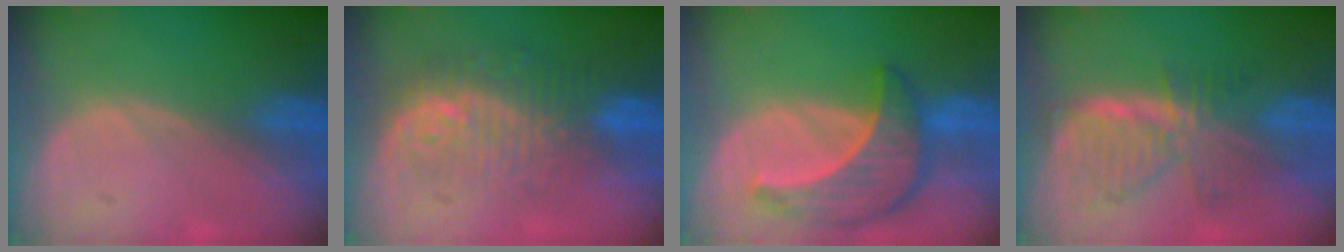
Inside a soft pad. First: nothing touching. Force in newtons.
{"total": 9.2, "press": 9.0, "slide": 1.8}
{"total": 8.7, "press": 7.9, "slide": 3.7}
{"total": 7.5, "press": 6.8, "slide": 3.1}